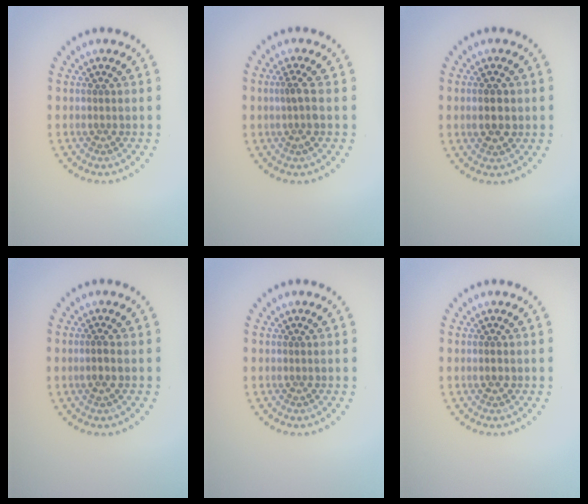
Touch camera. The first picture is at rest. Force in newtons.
{"total": 1.4, "press": 1.1, "slide": 0.9}
{"total": 2.4, "press": 2.4, "slide": 0.3}
{"total": 0.8, "press": 0.7, "slide": 0.5}
{"total": 0.0}
{"total": 1.0, "press": 1.0, "slide": 0.1}